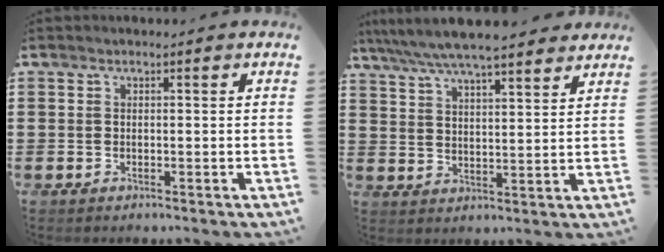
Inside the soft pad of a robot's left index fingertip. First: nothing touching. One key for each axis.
{"total": 6.4, "fx": 5.8, "fy": 0.5, "fz": 2.6, "tx": -0.073, "ty": -0.022, "tz": 0.102}